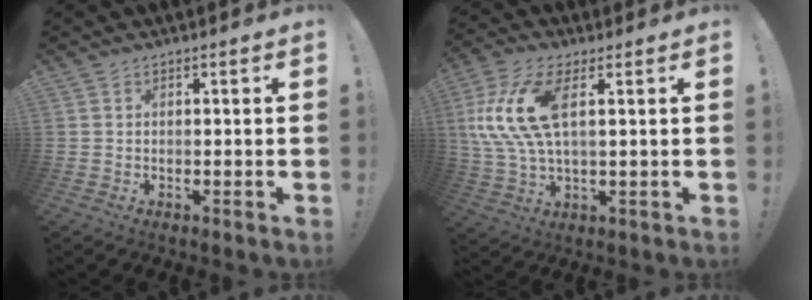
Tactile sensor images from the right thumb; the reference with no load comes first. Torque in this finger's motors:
{"motor_torque": [-0.07, 1.14, 1.80, 0.32, 0.59]}